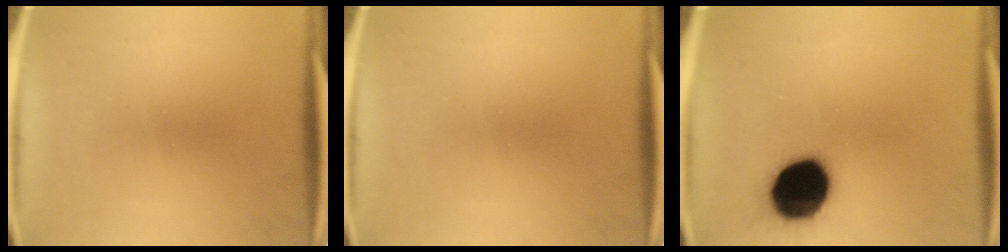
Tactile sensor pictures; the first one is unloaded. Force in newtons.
{"total": 0.0}
{"total": 18.7}